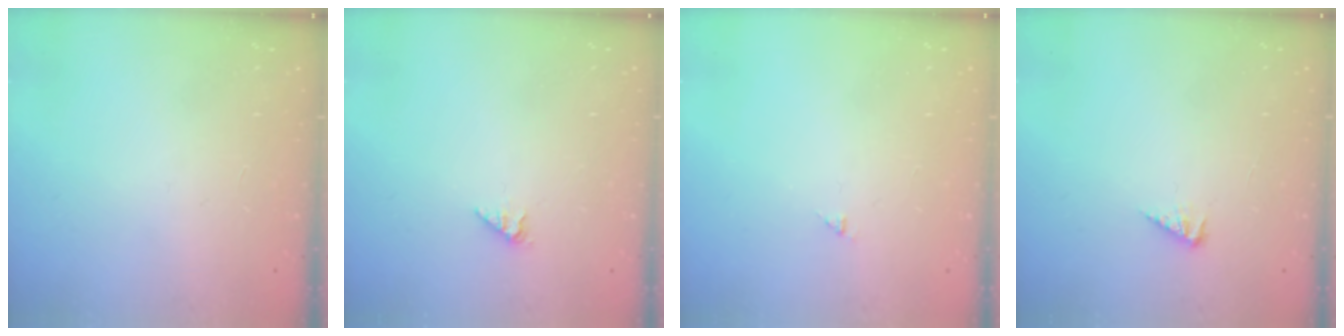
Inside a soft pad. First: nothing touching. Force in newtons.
{"total": 1.0, "press": 1.0, "slide": 0.2}
{"total": 1.0, "press": 1.0, "slide": 0.2}
{"total": 2.7, "press": 2.7, "slide": 0.5}